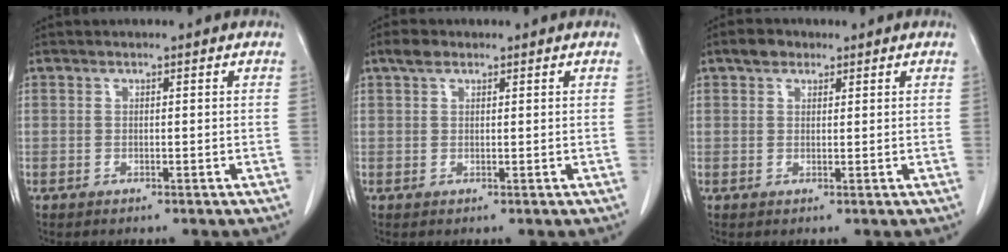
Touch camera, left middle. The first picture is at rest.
{"total": 1.9, "force": [1.4, 0.9, 1.0], "torque": [-0.025, 0.010, 0.025]}
{"total": 2.4, "force": [1.6, 1.5, 0.9], "torque": [-0.018, 0.008, 0.025]}